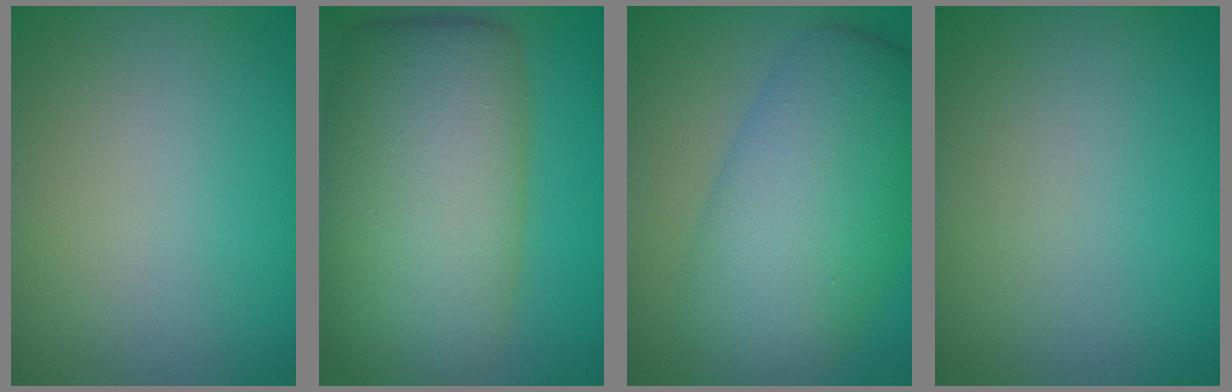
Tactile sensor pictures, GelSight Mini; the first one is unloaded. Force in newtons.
{"total": 12.3, "press": 12.3, "slide": 0.8}
{"total": 9.6, "press": 9.6, "slide": 0.2}
{"total": 0.0}